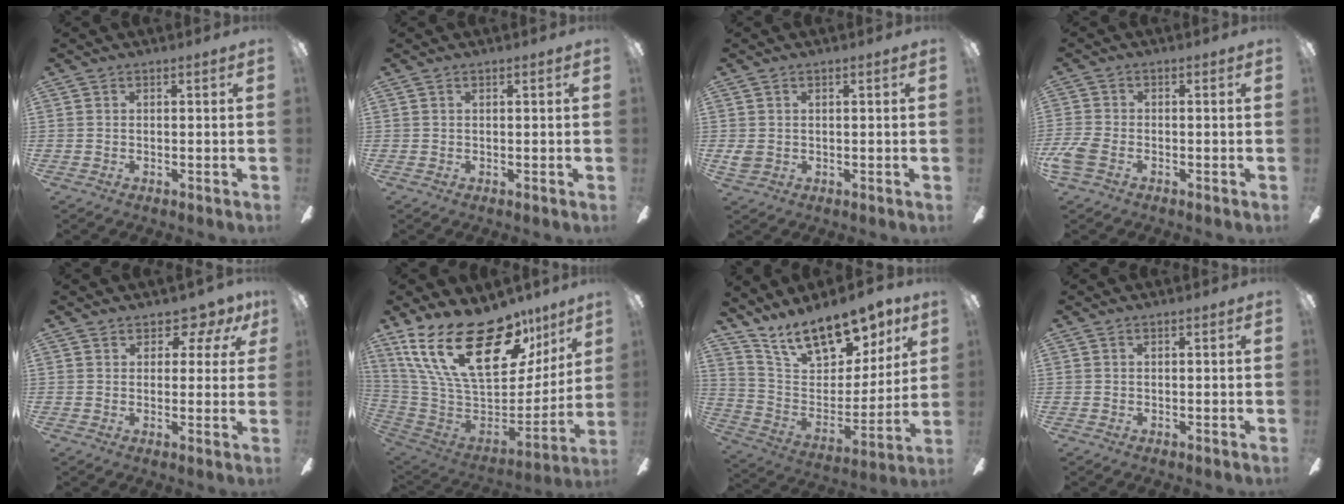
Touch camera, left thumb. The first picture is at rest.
{"total": 0.0}
{"total": 2.4, "force": [0.2, 1.7, 1.7], "torque": [-0.033, 0.005, 0.004]}
{"total": 4.5, "force": [-2.0, 2.2, 3.4], "torque": [-0.079, 0.001, -0.039]}
{"total": 4.9, "force": [3.6, 2.6, 2.2], "torque": [-0.024, -0.020, 0.061]}
{"total": 30.4, "force": [15.9, 15.4, 20.9], "torque": [-0.374, -0.100, 0.293]}
{"total": 16.1, "force": [12.6, 7.2, 6.9], "torque": [-0.118, -0.091, 0.227]}
{"total": 0.0}